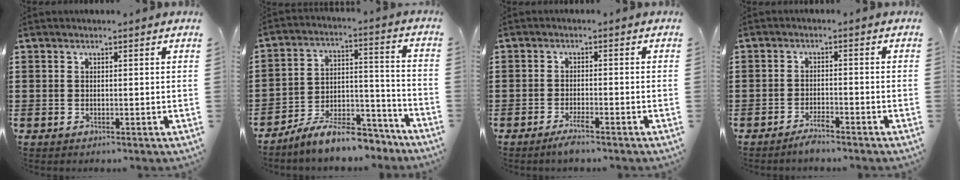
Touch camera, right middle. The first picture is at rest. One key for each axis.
{"total": 8.6, "fx": -7.6, "fy": 2.1, "fz": 3.5, "tx": -0.055, "ty": 0.020, "tz": -0.143}
{"total": 2.1, "fx": -1.6, "fy": 0.0, "fz": 1.4, "tx": -0.031, "ty": -0.003, "tz": -0.031}
{"total": 2.3, "fx": -2.1, "fy": 0.0, "fz": 1.0, "tx": -0.027, "ty": 0.000, "tz": -0.042}